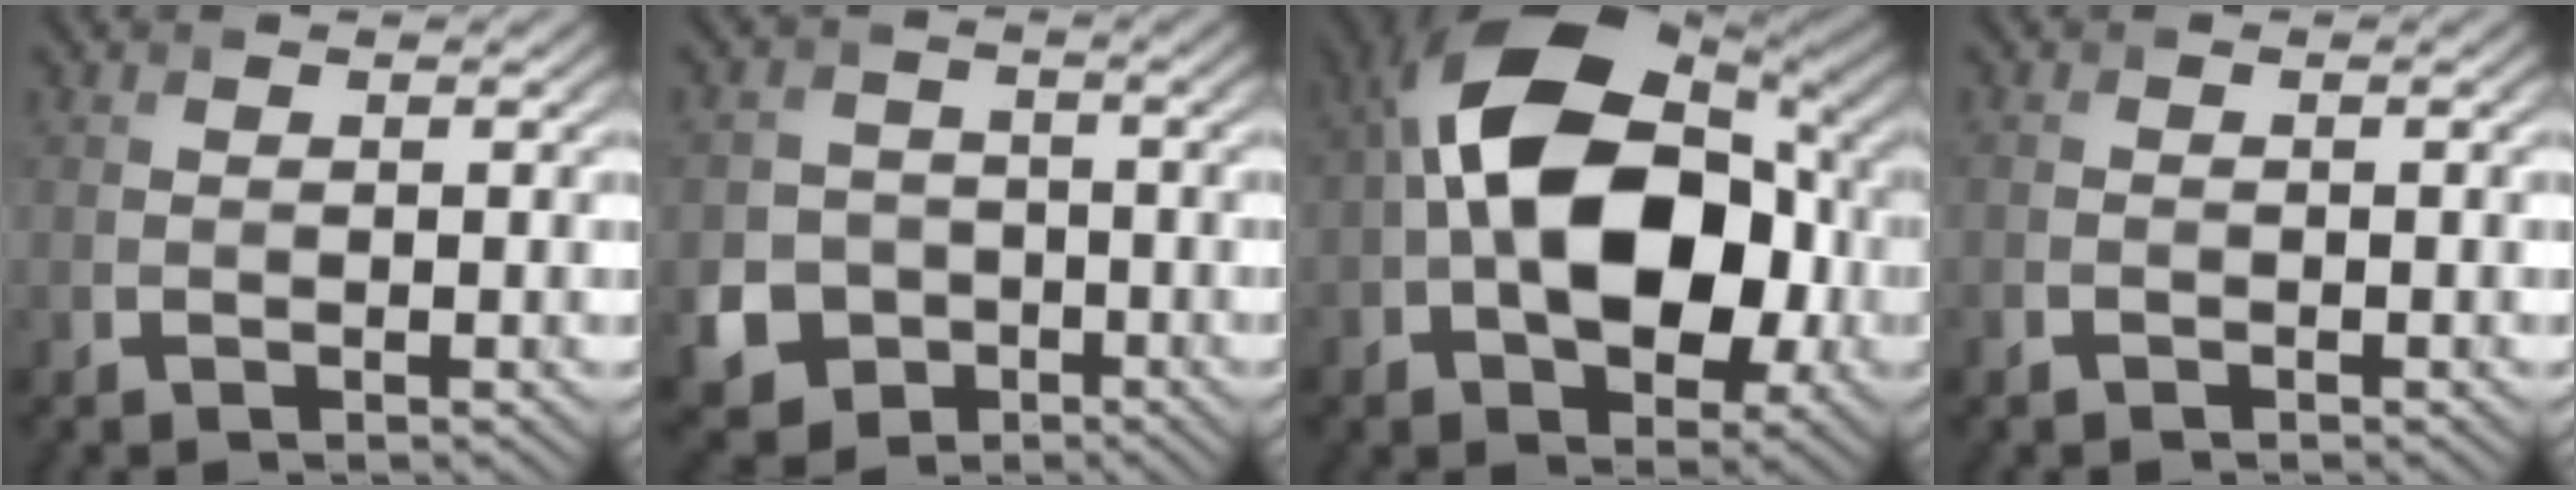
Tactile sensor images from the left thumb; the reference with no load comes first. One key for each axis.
{"total": 7.7, "fx": -2.8, "fy": 6.8, "fz": 2.2, "tx": -0.057, "ty": -0.016, "tz": -0.071}
{"total": 16.6, "fx": 0.2, "fy": 10.5, "fz": 12.8, "tx": -0.210, "ty": 0.008, "tz": -0.002}
{"total": 0.7, "fx": -0.6, "fy": 0.4, "fz": 0.3, "tx": -0.006, "ty": -0.002, "tz": -0.011}